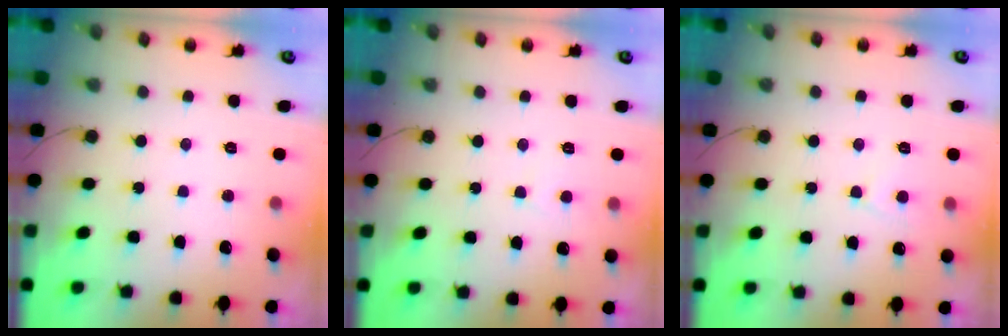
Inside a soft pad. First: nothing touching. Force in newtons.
{"total": 2.5, "press": 2.4, "slide": 0.4}
{"total": 4.4, "press": 4.4, "slide": 0.5}